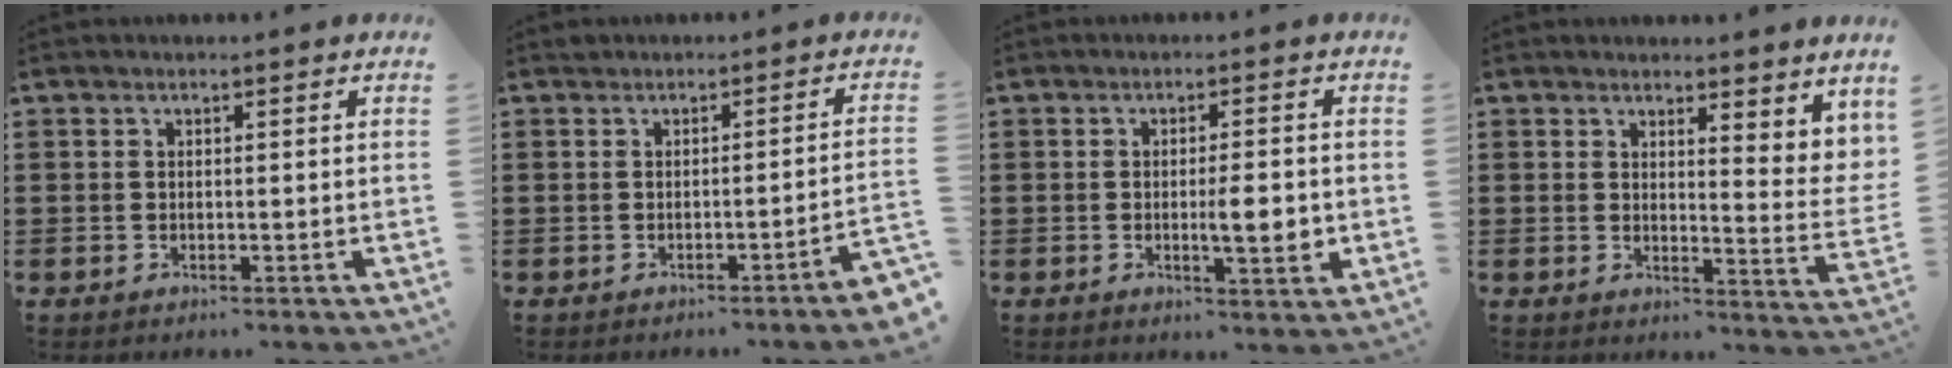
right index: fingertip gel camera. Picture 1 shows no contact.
{"total": 1.6, "force": [-1.2, -0.3, 1.1], "torque": [-0.020, 0.001, -0.024]}
{"total": 5.6, "force": [-0.6, 0.9, 5.4], "torque": [-0.085, -0.005, -0.014]}
{"total": 3.4, "force": [3.0, 0.7, 1.3], "torque": [-0.032, -0.016, 0.053]}